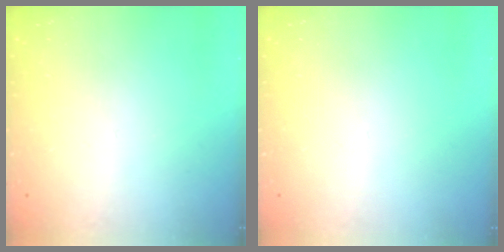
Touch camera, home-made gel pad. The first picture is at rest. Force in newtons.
{"total": 0.0}